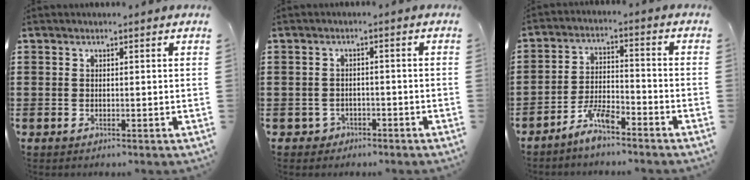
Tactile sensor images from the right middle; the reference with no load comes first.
{"total": 1.7, "force": [-1.4, 1.0, 0.0], "torque": [-0.008, -0.001, -0.032]}
{"total": 5.5, "force": [-4.6, 0.9, 2.7], "torque": [-0.061, 0.004, -0.093]}